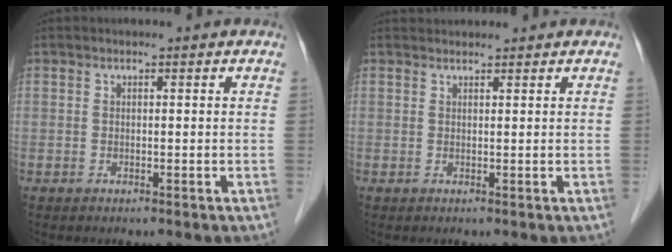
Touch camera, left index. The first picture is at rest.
{"total": 2.5, "force": [2.5, 0.3, 0.2], "torque": [-0.007, 0.029, 0.042]}